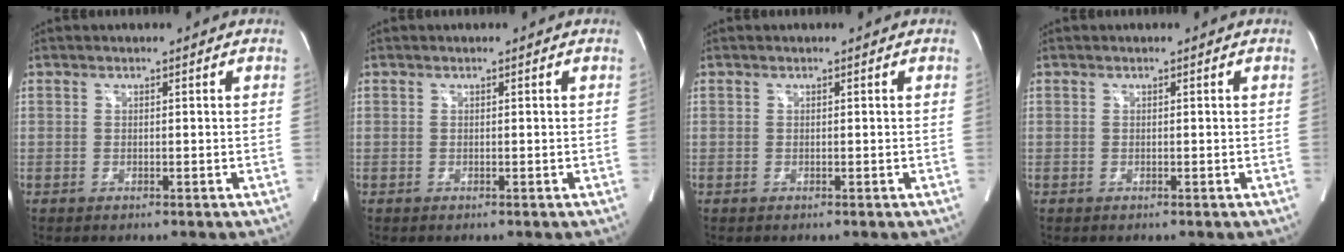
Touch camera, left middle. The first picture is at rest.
{"total": 0.0}
{"total": 0.0}
{"total": 0.0}